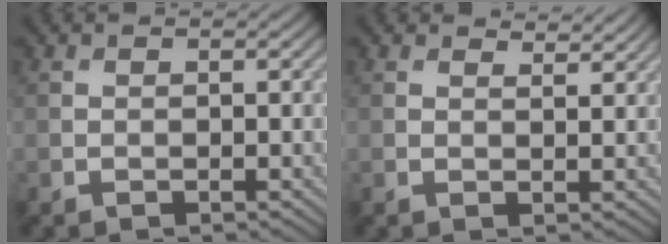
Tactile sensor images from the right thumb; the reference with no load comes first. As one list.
[{"total": 2.5, "force": [2.3, 0.5, 0.9], "torque": [-0.019, -0.005, 0.036]}]